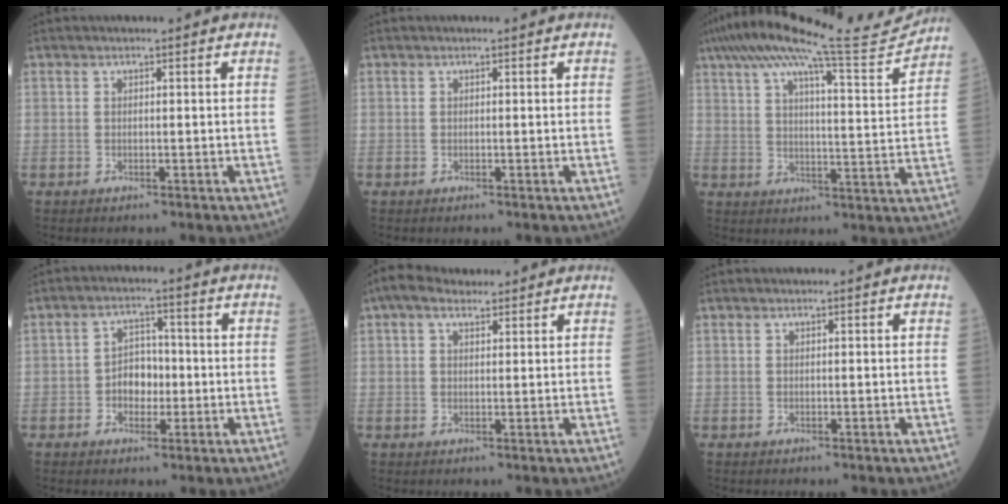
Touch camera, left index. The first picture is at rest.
{"total": 0.0}
{"total": 18.7, "force": [16.6, 0.1, 8.6], "torque": [-0.145, -0.007, 0.234]}
{"total": 4.6, "force": [-0.9, 3.2, 3.2], "torque": [-0.055, 0.014, -0.018]}
{"total": 4.0, "force": [2.8, 1.9, 2.1], "torque": [-0.055, 0.034, 0.054]}
{"total": 0.0}